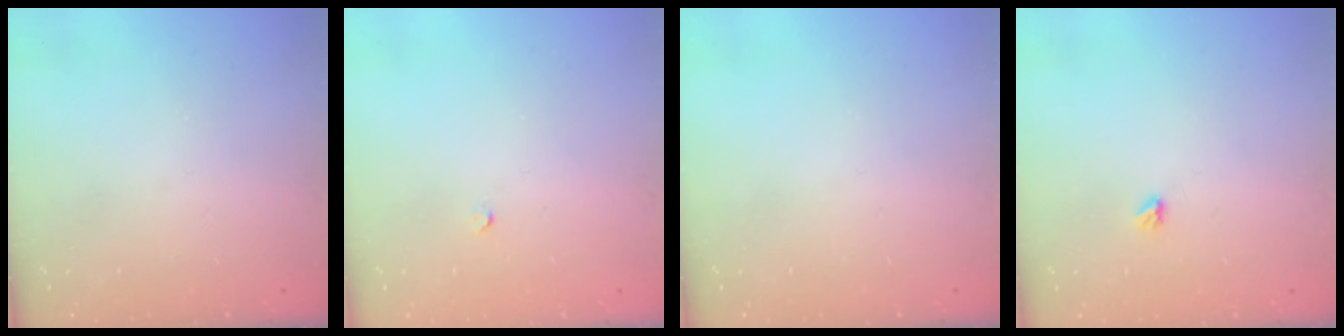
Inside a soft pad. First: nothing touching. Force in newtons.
{"total": 2.0, "press": 2.0, "slide": 0.3}
{"total": 0.0}
{"total": 2.9, "press": 2.9, "slide": 0.5}